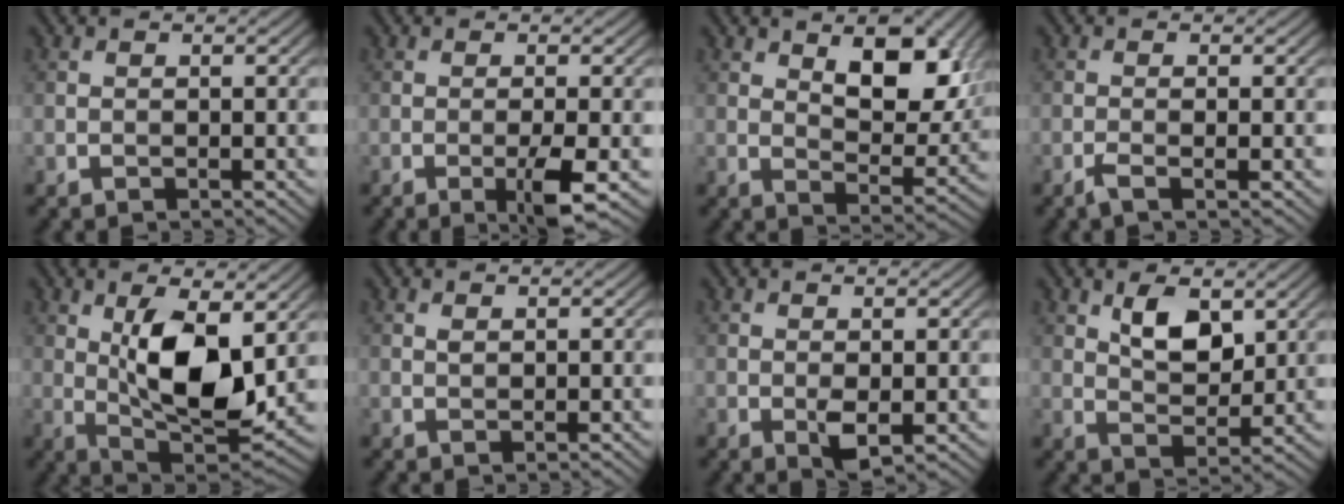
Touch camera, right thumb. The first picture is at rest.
{"total": 3.8, "force": [-1.4, 0.3, 3.6], "torque": [-0.063, 0.001, -0.027]}
{"total": 10.9, "force": [4.3, 5.6, 8.3], "torque": [-0.123, -0.010, 0.071]}
{"total": 1.5, "force": [-0.8, 0.1, 1.3], "torque": [-0.028, 0.004, -0.021]}
{"total": 11.5, "force": [2.0, 5.1, 10.2], "torque": [-0.181, -0.012, 0.040]}
{"total": 0.7, "force": [0.4, 0.4, 0.4], "torque": [-0.012, -0.001, 0.009]}
{"total": 2.2, "force": [-0.1, 1.0, 1.9], "torque": [-0.038, -0.006, 0.001]}
{"total": 5.9, "force": [2.8, 3.0, 4.3], "torque": [-0.081, -0.006, 0.053]}